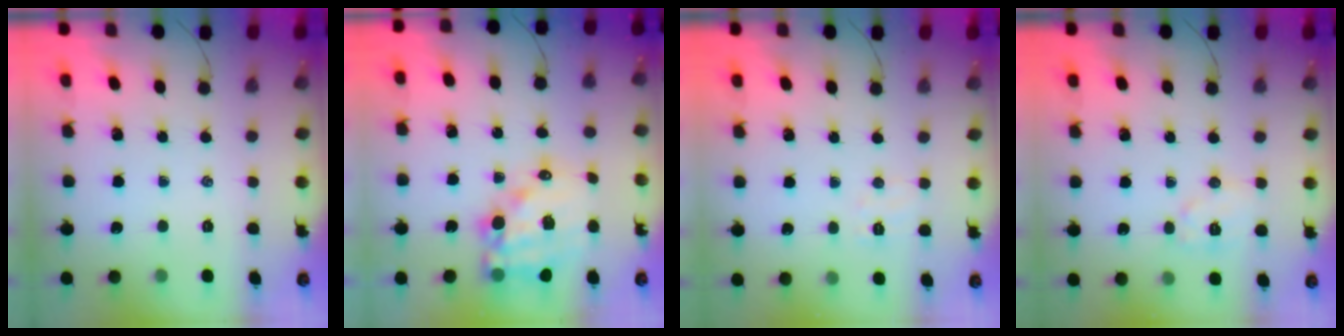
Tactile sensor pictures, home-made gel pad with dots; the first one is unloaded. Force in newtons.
{"total": 15.2, "press": 14.8, "slide": 3.6}
{"total": 4.9, "press": 4.8, "slide": 1.2}
{"total": 6.4, "press": 6.4, "slide": 0.4}